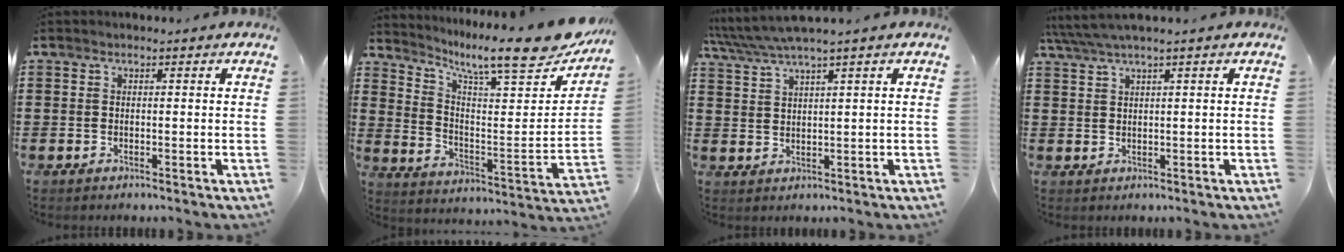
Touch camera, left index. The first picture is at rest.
{"total": 10.4, "force": [8.6, 0.6, 5.8], "torque": [-0.116, -0.073, 0.134]}
{"total": 3.1, "force": [2.4, -0.2, 2.0], "torque": [-0.056, -0.010, 0.036]}
{"total": 2.0, "force": [1.2, -0.2, 1.6], "torque": [-0.033, 0.000, 0.021]}